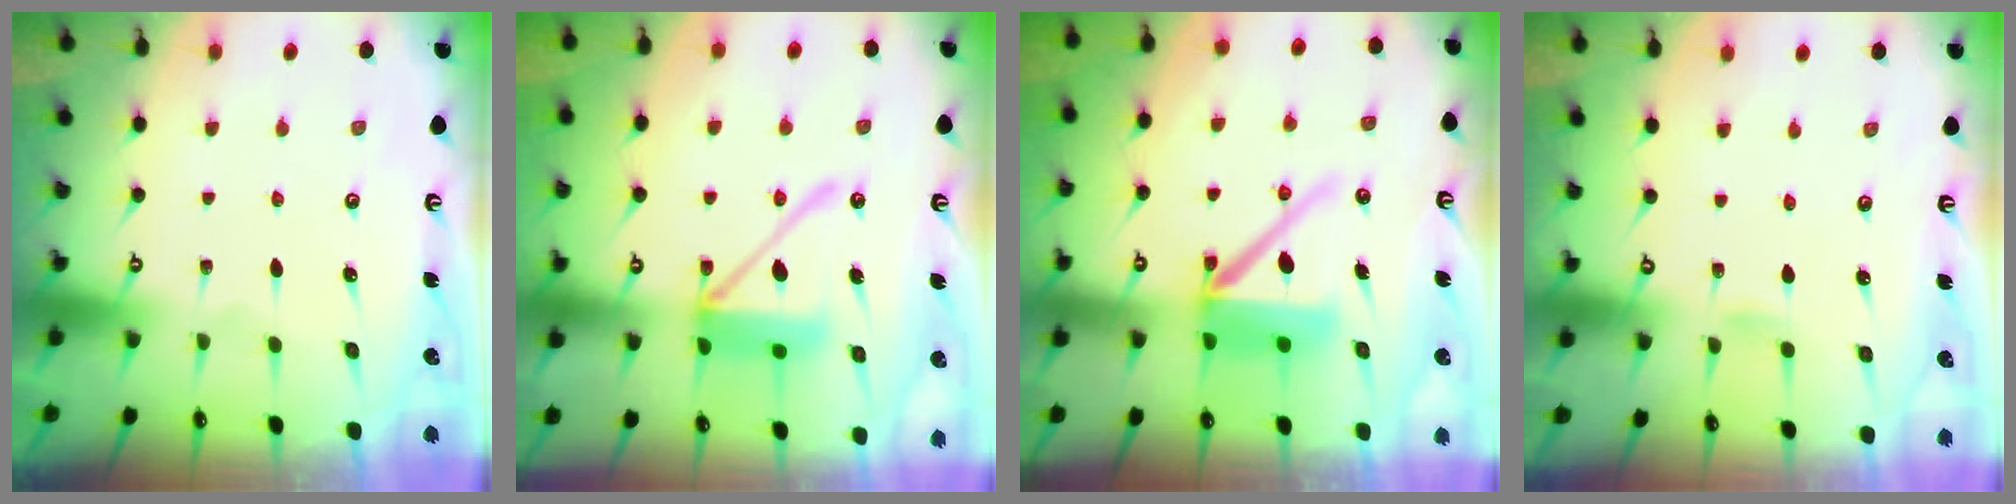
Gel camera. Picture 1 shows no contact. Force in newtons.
{"total": 13.2, "press": 13.1, "slide": 1.9}
{"total": 11.5, "press": 11.4, "slide": 1.5}
{"total": 3.5, "press": 3.5, "slide": 0.4}